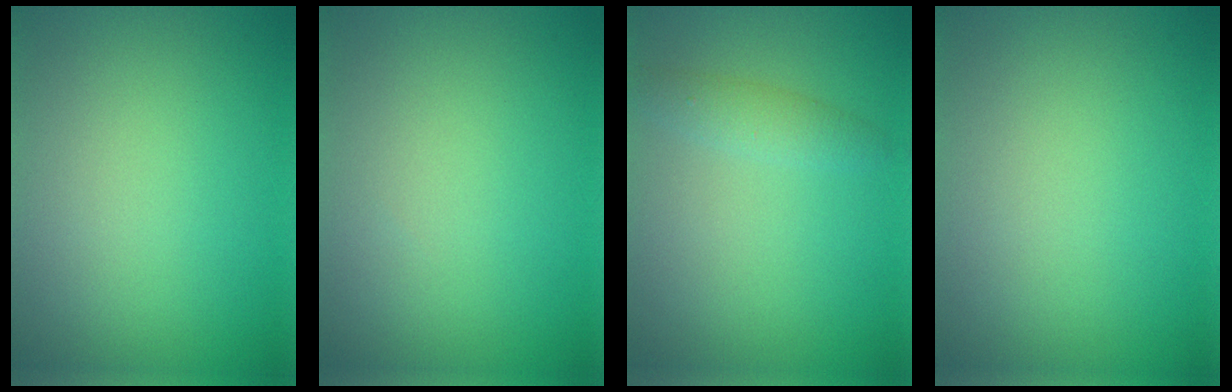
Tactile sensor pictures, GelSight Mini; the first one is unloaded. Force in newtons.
{"total": 0.0}
{"total": 1.7, "press": 1.7, "slide": 0.1}
{"total": 0.0}